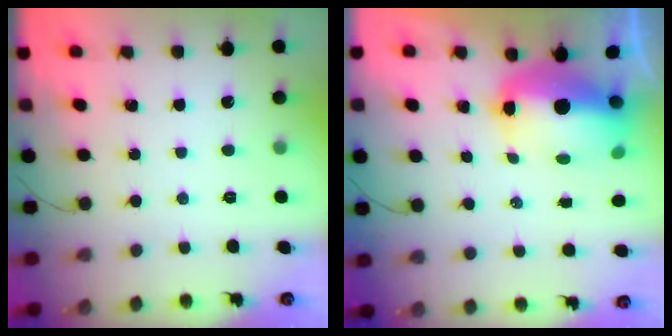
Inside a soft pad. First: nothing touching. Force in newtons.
{"total": 11.3, "press": 11.0, "slide": 2.4}